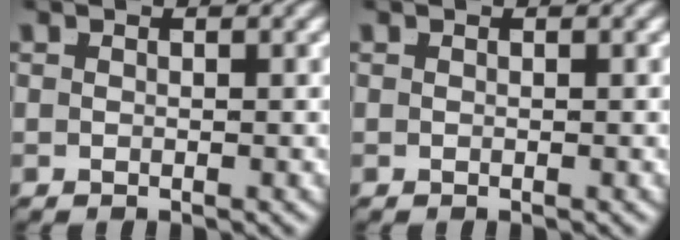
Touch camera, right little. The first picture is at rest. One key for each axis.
{"total": 0.0}